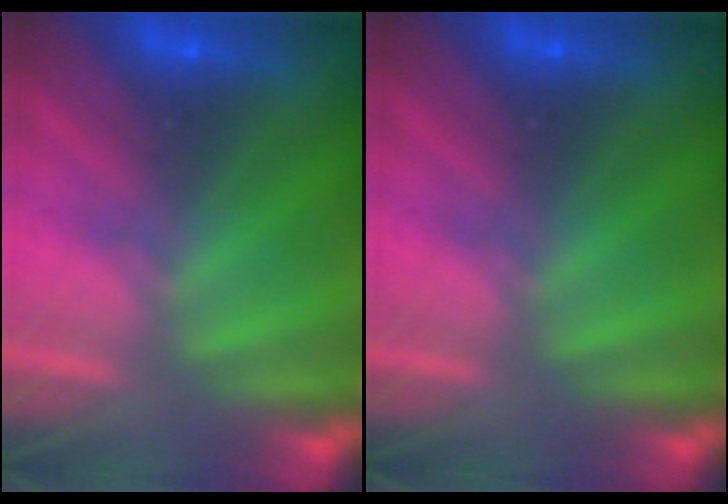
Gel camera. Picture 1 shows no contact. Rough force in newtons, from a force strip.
{"total": 0.0}